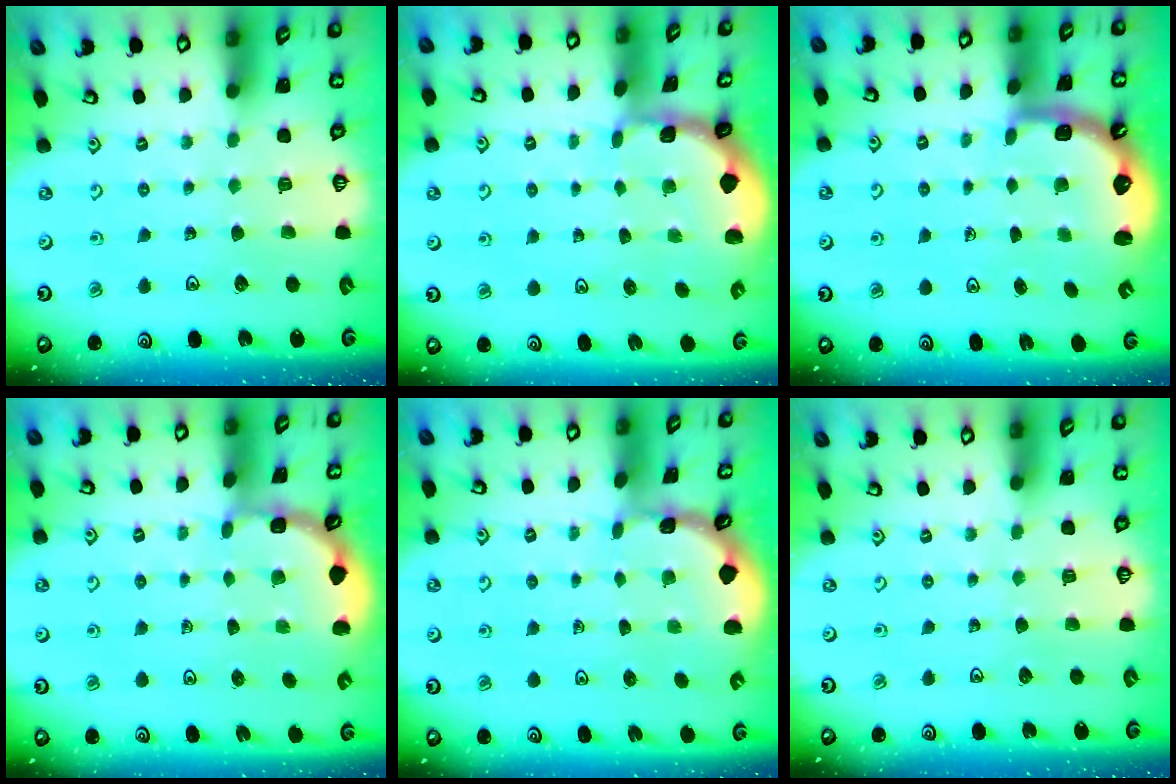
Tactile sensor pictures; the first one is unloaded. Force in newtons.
{"total": 0.8, "press": 0.7, "slide": 0.2}
{"total": 3.0, "press": 2.4, "slide": 1.8}
{"total": 1.9, "press": 1.9, "slide": 0.1}
{"total": 0.7, "press": 0.7, "slide": 0.1}
{"total": 0.0}